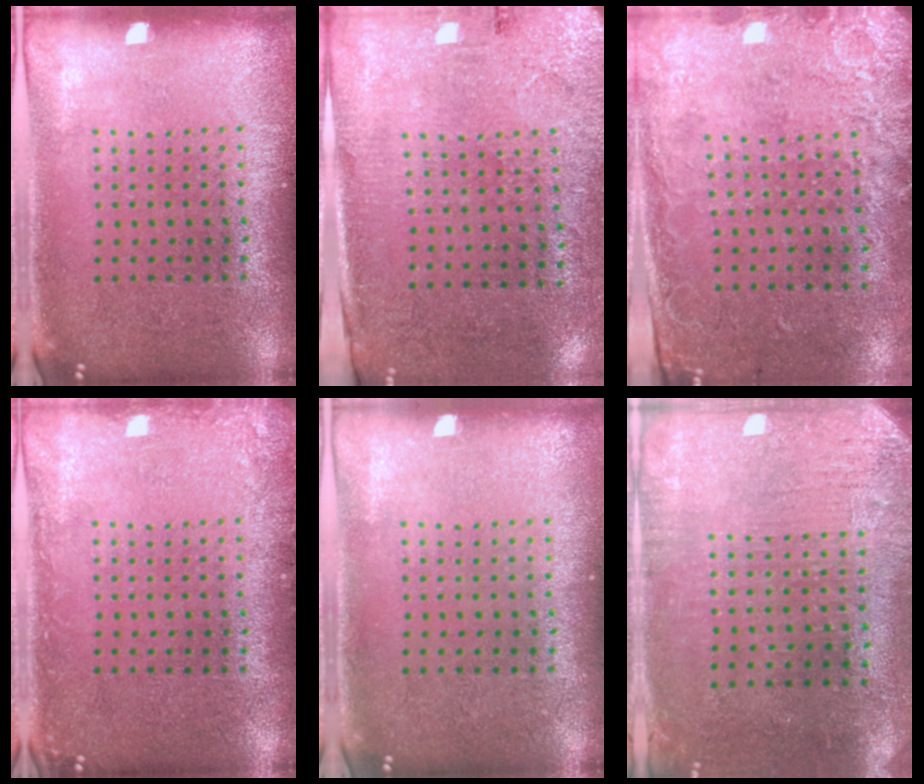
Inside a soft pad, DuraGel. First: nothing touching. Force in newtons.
{"total": 2.7, "press": 2.4, "slide": 1.3}
{"total": 2.6, "press": 2.0, "slide": 1.7}
{"total": 1.3, "press": 1.3, "slide": 0.1}
{"total": 0.0}
{"total": 3.1, "press": 2.6, "slide": 1.7}